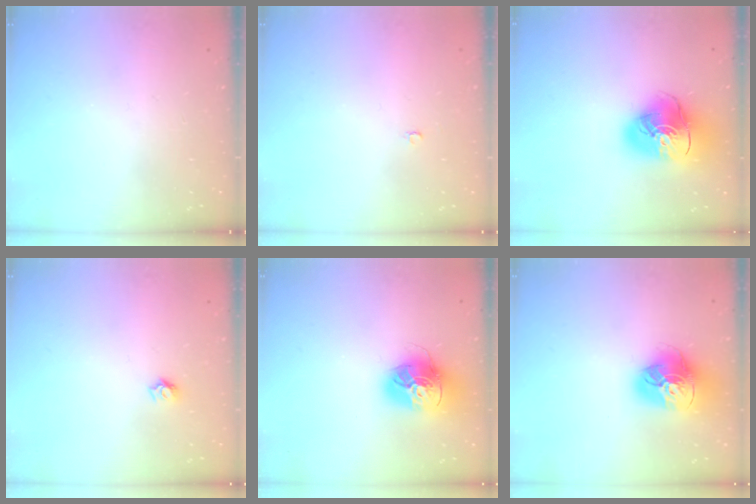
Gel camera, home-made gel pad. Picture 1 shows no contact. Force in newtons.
{"total": 2.1, "press": 2.1, "slide": 0.2}
{"total": 16.7, "press": 16.5, "slide": 2.0}
{"total": 5.5, "press": 5.5, "slide": 0.5}
{"total": 17.1, "press": 17.0, "slide": 1.9}
{"total": 18.3, "press": 18.2, "slide": 2.1}